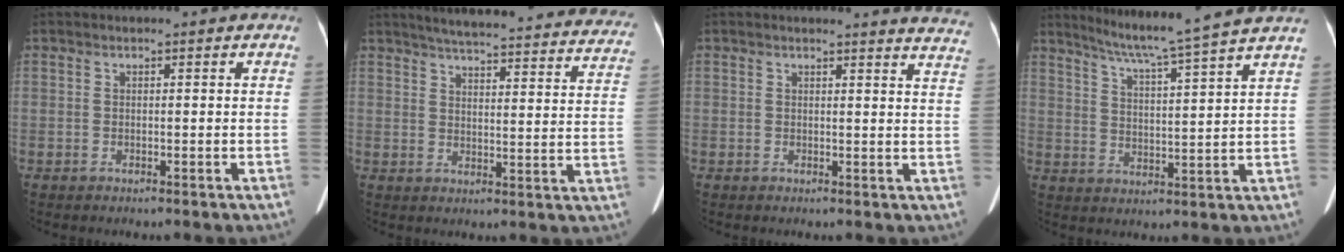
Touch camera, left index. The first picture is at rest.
{"total": 30.9, "force": [28.4, 4.4, 11.5], "torque": [-0.167, -0.059, 0.327]}
{"total": 10.8, "force": [10.6, 0.7, 1.9], "torque": [0.007, -0.065, 0.077]}
{"total": 14.3, "force": [12.4, -2.4, 6.7], "torque": [-0.115, -0.018, 0.172]}